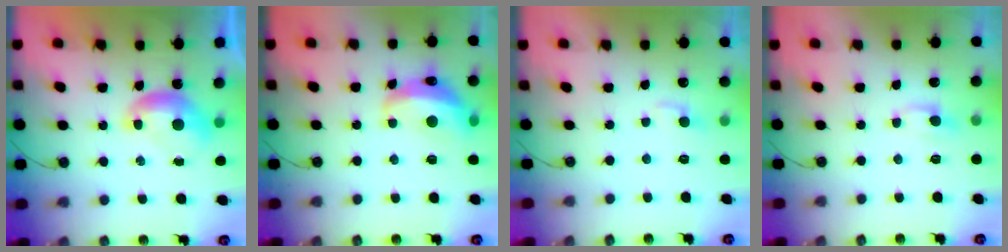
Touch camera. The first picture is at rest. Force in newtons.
{"total": 7.6, "press": 7.6, "slide": 0.8}
{"total": 1.8, "press": 1.7, "slide": 0.5}
{"total": 0.6, "press": 0.4, "slide": 0.5}